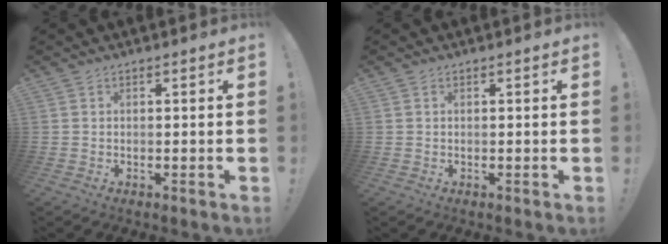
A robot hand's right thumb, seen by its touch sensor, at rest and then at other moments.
{"total": 0.0}